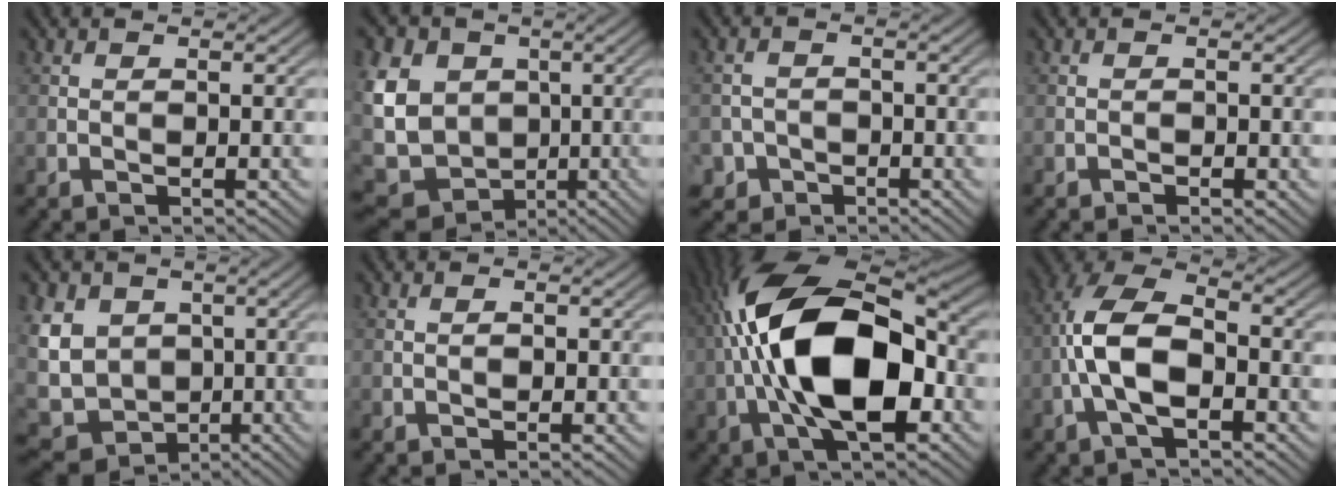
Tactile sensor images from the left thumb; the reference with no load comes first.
{"total": 13.5, "force": [0.5, 11.2, 7.6], "torque": [-0.199, -0.004, 0.003]}
{"total": 3.4, "force": [-1.9, 2.8, 0.5], "torque": [-0.003, -0.001, -0.044]}
{"total": 0.6, "force": [-0.4, 0.2, 0.4], "torque": [-0.003, 0.001, -0.007]}
{"total": 10.8, "force": [0.5, 9.0, 5.9], "torque": [-0.150, -0.007, -0.003]}
{"total": 0.8, "force": [0.0, 0.4, 0.7], "torque": [-0.005, -0.003, 0.002]}
{"total": 16.5, "force": [-1.8, 8.1, 14.3], "torque": [-0.258, 0.029, -0.049]}
{"total": 9.0, "force": [-2.1, 4.4, 7.5], "torque": [-0.163, 0.018, -0.052]}